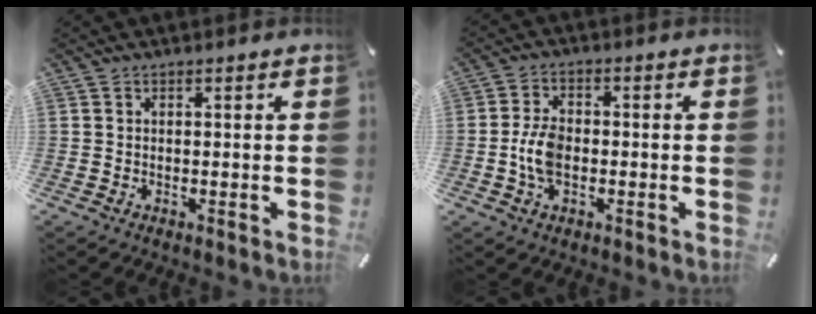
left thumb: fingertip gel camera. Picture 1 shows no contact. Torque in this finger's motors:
{"motor_torque": [0.25, 0.28, 0.70, 0.18, 0.24]}